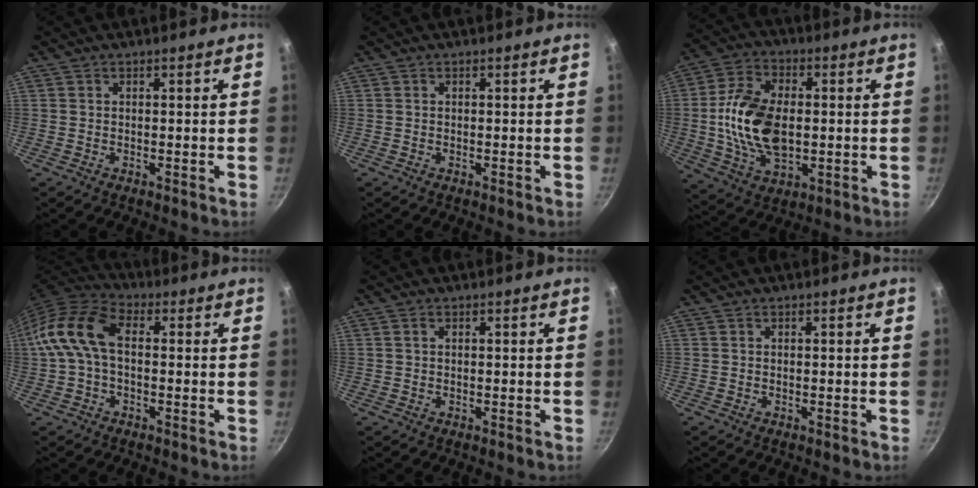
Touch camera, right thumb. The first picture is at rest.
{"total": 0.0}
{"total": 15.9, "force": [-0.3, 9.7, 12.6], "torque": [-0.223, 0.009, -0.007]}
{"total": 11.0, "force": [0.4, 6.8, 8.7], "torque": [-0.165, 0.034, -0.012]}
{"total": 0.6, "force": [0.3, 0.3, 0.4], "torque": [-0.007, 0.002, 0.005]}
{"total": 0.0}